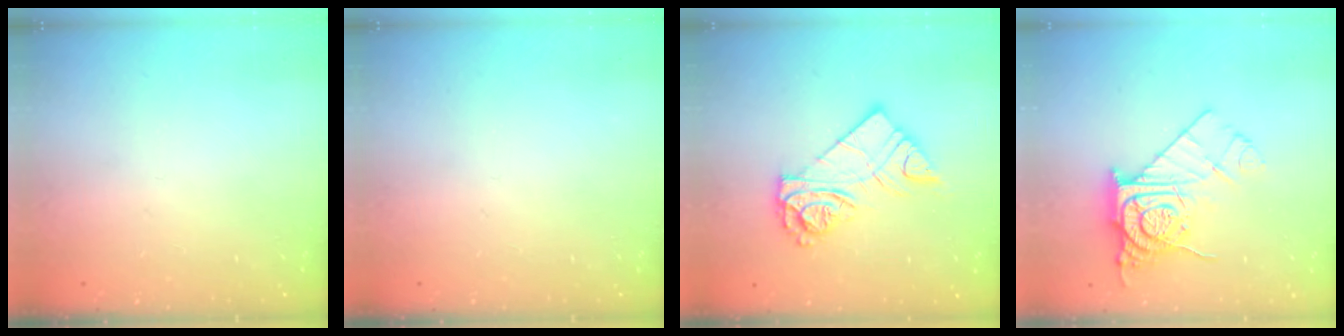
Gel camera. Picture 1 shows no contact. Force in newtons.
{"total": 0.0}
{"total": 12.4, "press": 12.4, "slide": 0.9}
{"total": 12.4, "press": 12.3, "slide": 0.9}